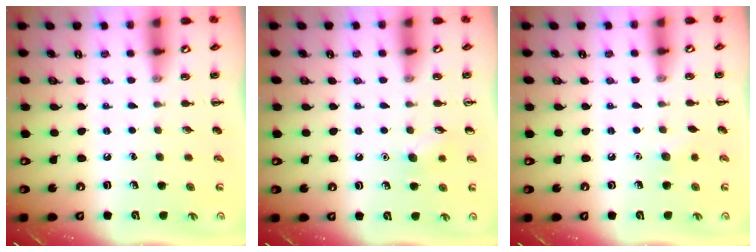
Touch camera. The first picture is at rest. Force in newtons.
{"total": 6.1, "press": 5.9, "slide": 1.7}
{"total": 4.6, "press": 4.4, "slide": 1.3}